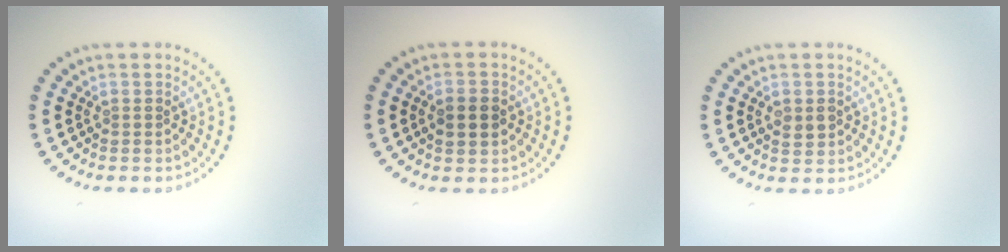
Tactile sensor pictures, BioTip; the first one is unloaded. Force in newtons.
{"total": 2.9, "press": 2.9, "slide": 0.2}
{"total": 1.5, "press": 1.5, "slide": 0.1}